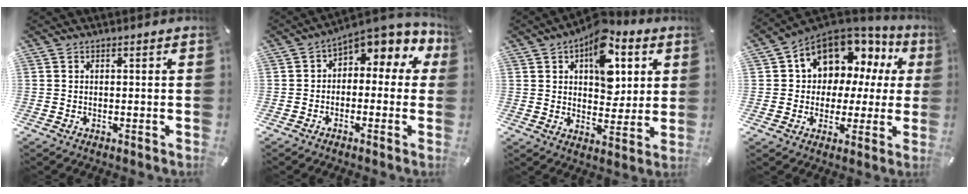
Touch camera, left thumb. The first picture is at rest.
{"total": 4.3, "force": [1.8, 3.0, 2.5], "torque": [-0.051, -0.017, 0.031]}
{"total": 13.7, "force": [5.9, 8.6, 8.9], "torque": [-0.113, -0.027, 0.100]}
{"total": 11.4, "force": [6.4, 8.6, 3.9], "torque": [-0.072, -0.053, 0.121]}